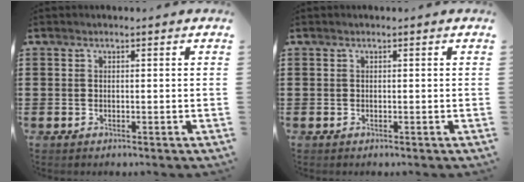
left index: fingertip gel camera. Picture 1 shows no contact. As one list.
[{"total": 0.0}]